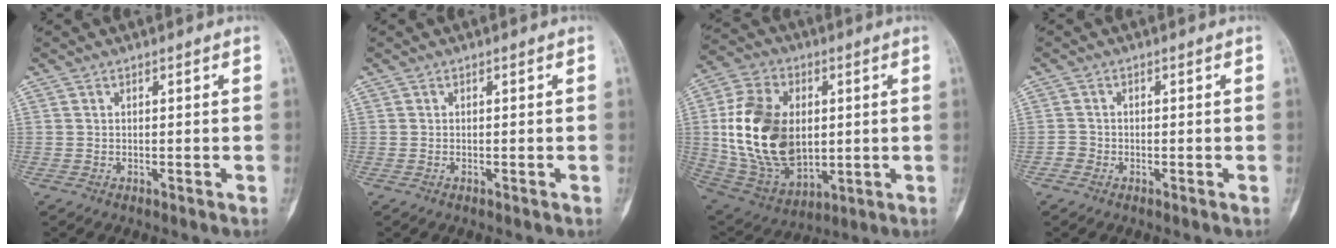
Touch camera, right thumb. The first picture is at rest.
{"total": 0.0}
{"total": 22.0, "force": [1.5, 14.6, 16.3], "torque": [-0.294, -0.011, 0.046]}
{"total": 1.3, "force": [-0.8, 1.0, 0.0], "torque": [0.005, 0.004, -0.021]}